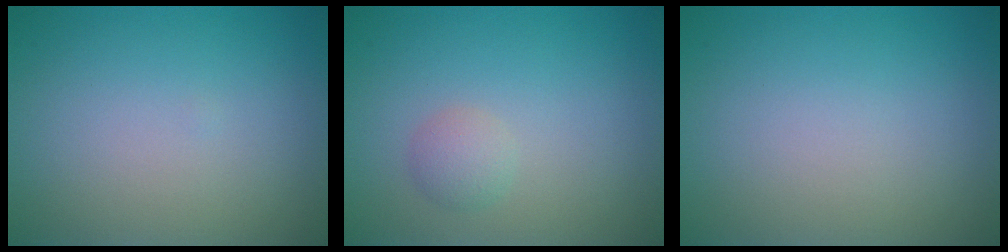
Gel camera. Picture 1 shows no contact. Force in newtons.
{"total": 1.4, "press": 1.4, "slide": 0.1}
{"total": 0.0}